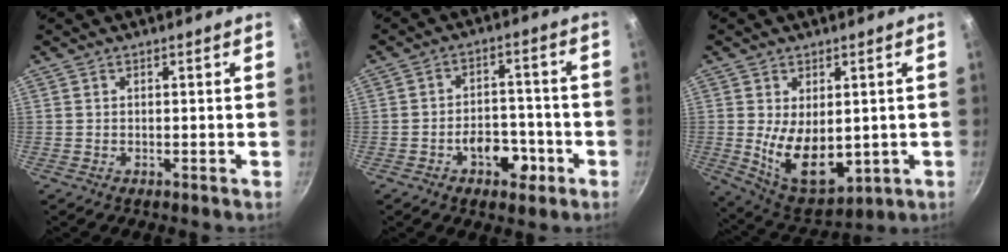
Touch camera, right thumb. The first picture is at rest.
{"total": 8.2, "force": [-3.7, 5.2, 5.1], "torque": [-0.041, 0.027, -0.056]}
{"total": 12.8, "force": [-0.4, 7.7, 10.2], "torque": [-0.149, -0.028, 0.022]}